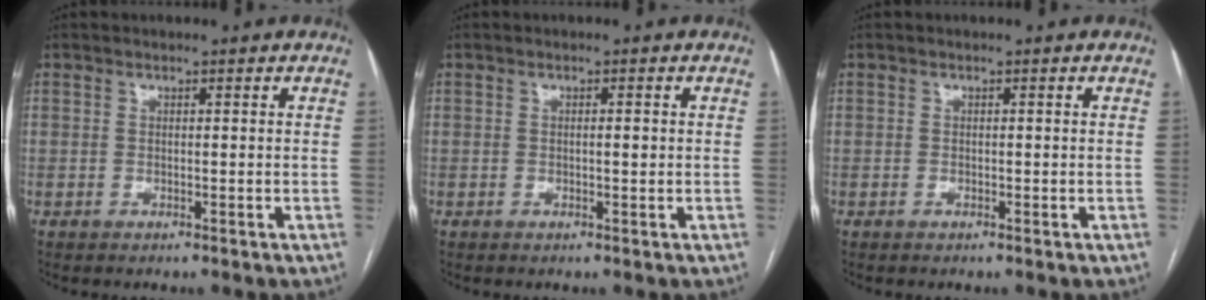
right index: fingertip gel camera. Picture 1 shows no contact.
{"total": 0.9, "force": [0.0, 0.2, 0.9], "torque": [-0.013, 0.001, 0.001]}
{"total": 0.0}